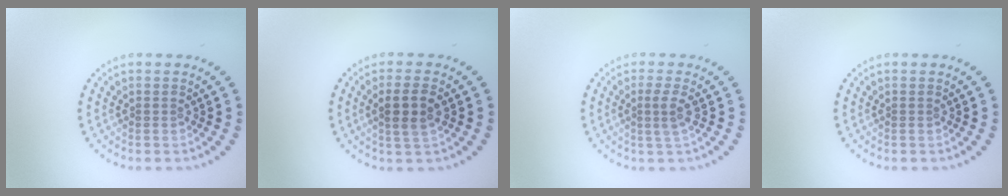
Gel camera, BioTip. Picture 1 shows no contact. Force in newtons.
{"total": 2.7, "press": 2.6, "slide": 0.9}
{"total": 1.8, "press": 1.3, "slide": 1.2}
{"total": 0.0}